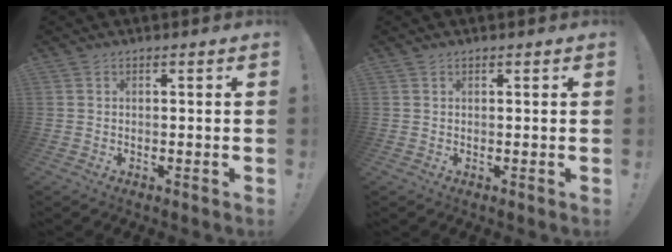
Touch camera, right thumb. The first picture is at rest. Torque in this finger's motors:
{"motor_torque": [-0.04, -0.07, 0.00, 0.10, 0.01]}